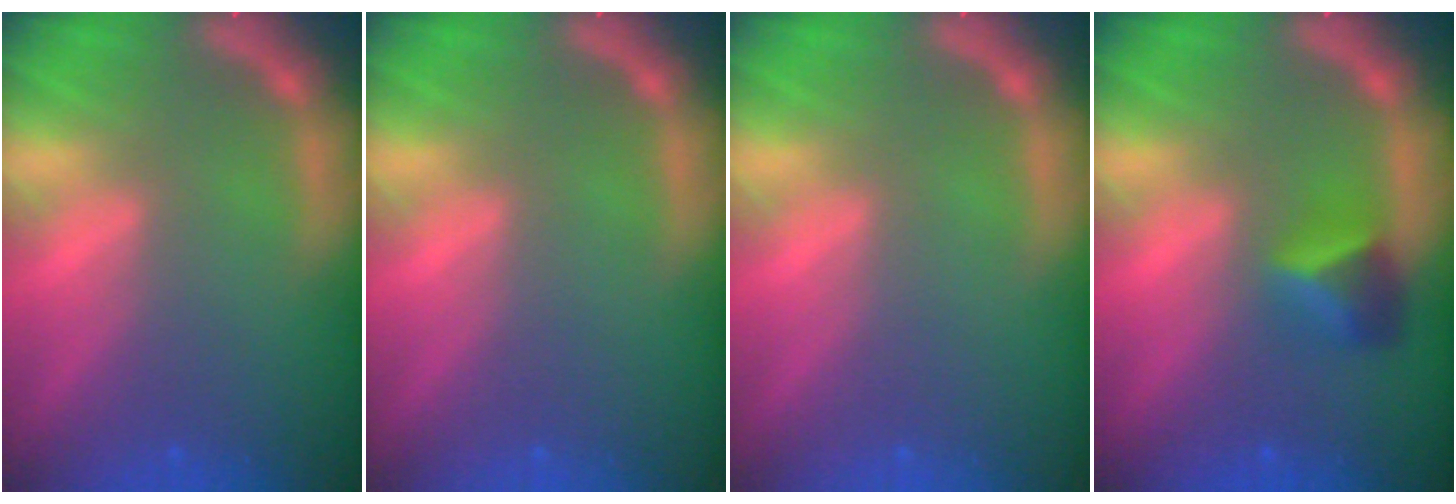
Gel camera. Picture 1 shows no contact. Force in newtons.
{"total": 0.0}
{"total": 0.0}
{"total": 2.9}